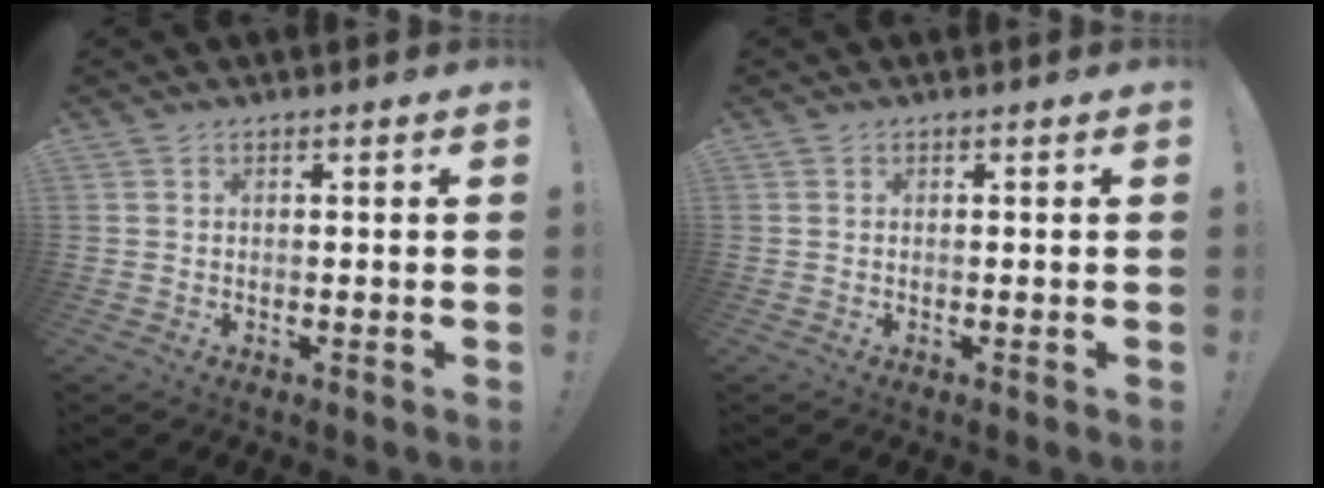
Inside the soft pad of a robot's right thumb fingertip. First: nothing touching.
{"total": 0.0}